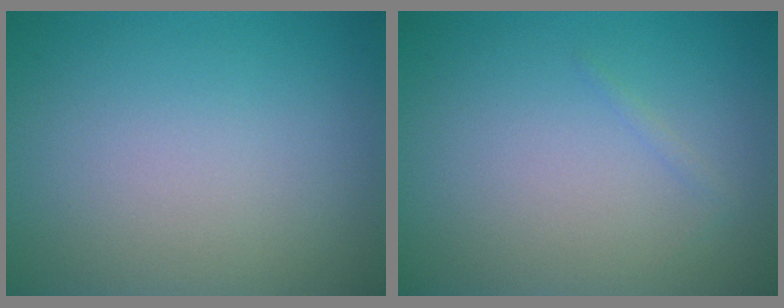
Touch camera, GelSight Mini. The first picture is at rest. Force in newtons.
{"total": 0.5, "press": 0.5, "slide": 0.0}